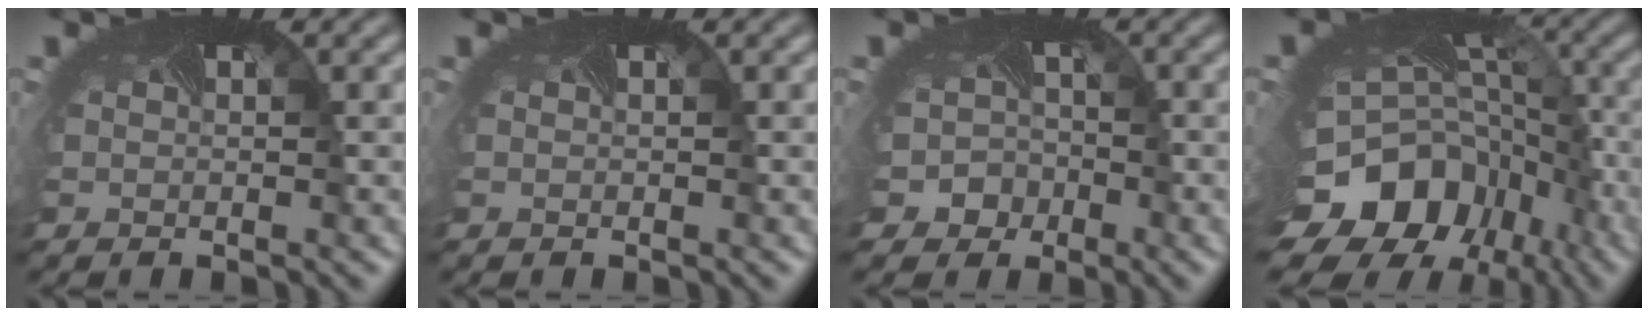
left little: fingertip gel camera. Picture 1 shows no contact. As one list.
[{"total": 0.0}, {"total": 4.6, "force": [-2.7, 3.7, 0.6], "torque": [0.009, -0.013, -0.038]}, {"total": 14.4, "force": [-8.1, 10.4, 5.9], "torque": [-0.141, -0.036, -0.119]}]